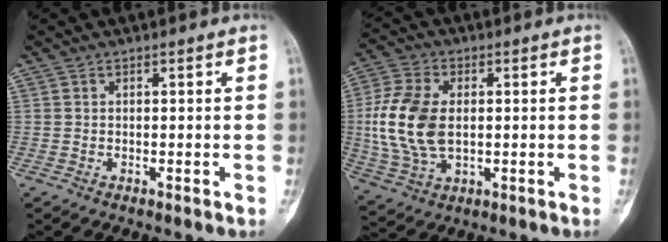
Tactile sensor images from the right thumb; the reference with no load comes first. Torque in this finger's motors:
{"motor_torque": [1.62, 1.39, 0.80, -0.89, 0.28]}